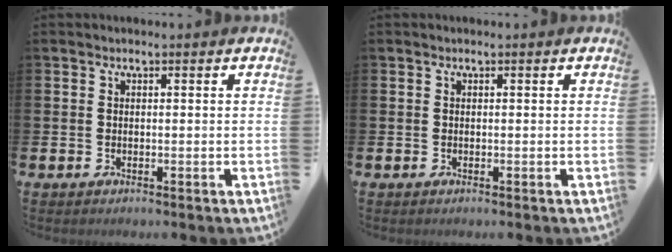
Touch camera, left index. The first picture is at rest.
{"total": 0.0}